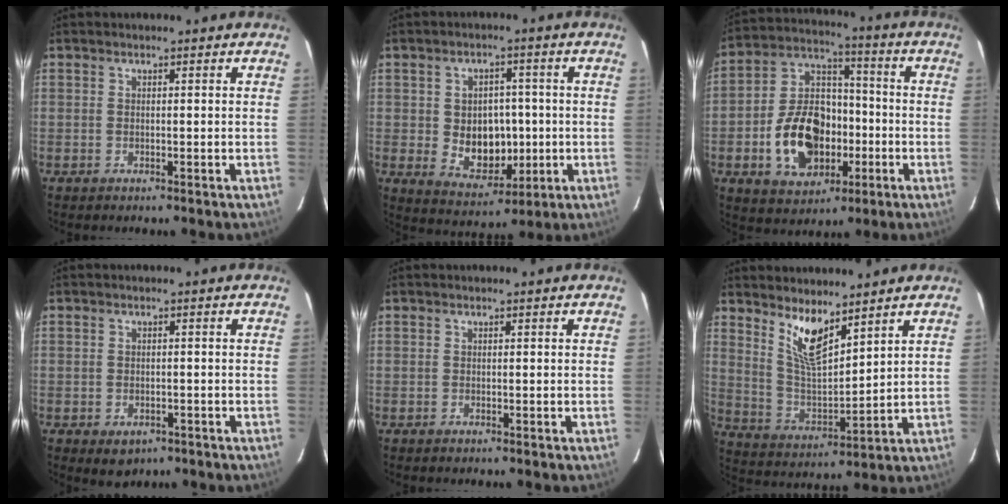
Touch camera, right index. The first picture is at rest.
{"total": 9.7, "force": [-0.8, 7.5, 6.1], "torque": [-0.120, 0.002, 0.010]}
{"total": 16.8, "force": [-4.8, 11.2, 11.6], "torque": [-0.236, 0.026, -0.067]}
{"total": 3.9, "force": [-2.0, 2.8, 1.8], "torque": [-0.036, -0.006, -0.019]}
{"total": 0.0}
{"total": 9.4, "force": [6.5, 2.6, 6.2], "torque": [-0.117, -0.011, 0.136]}